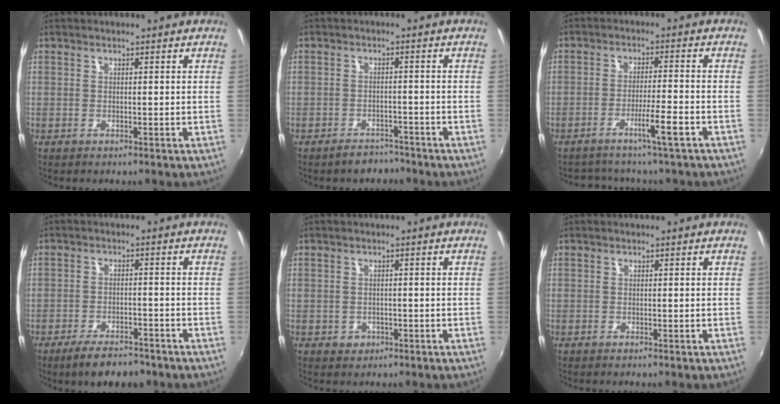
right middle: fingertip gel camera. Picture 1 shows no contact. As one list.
[{"total": 4.0, "force": [-3.5, 1.7, 0.8], "torque": [-0.023, 0.008, -0.048]}, {"total": 4.5, "force": [-3.4, 0.2, 2.9], "torque": [-0.056, 0.002, -0.054]}, {"total": 7.8, "force": [-6.0, 2.7, 4.2], "torque": [-0.095, -0.008, -0.097]}, {"total": 2.1, "force": [-0.8, 1.9, 0.7], "torque": [-0.014, 0.000, -0.008]}, {"total": 0.0}]